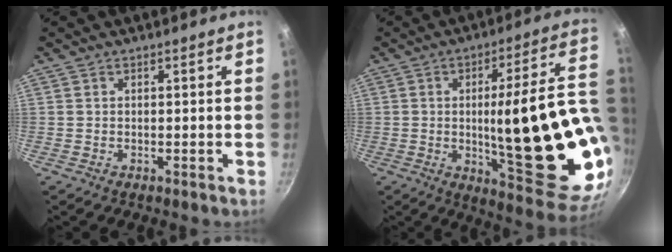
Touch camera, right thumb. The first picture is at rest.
{"total": 27.7, "force": [-1.7, 7.4, 26.7], "torque": [-0.348, -0.014, -0.006]}